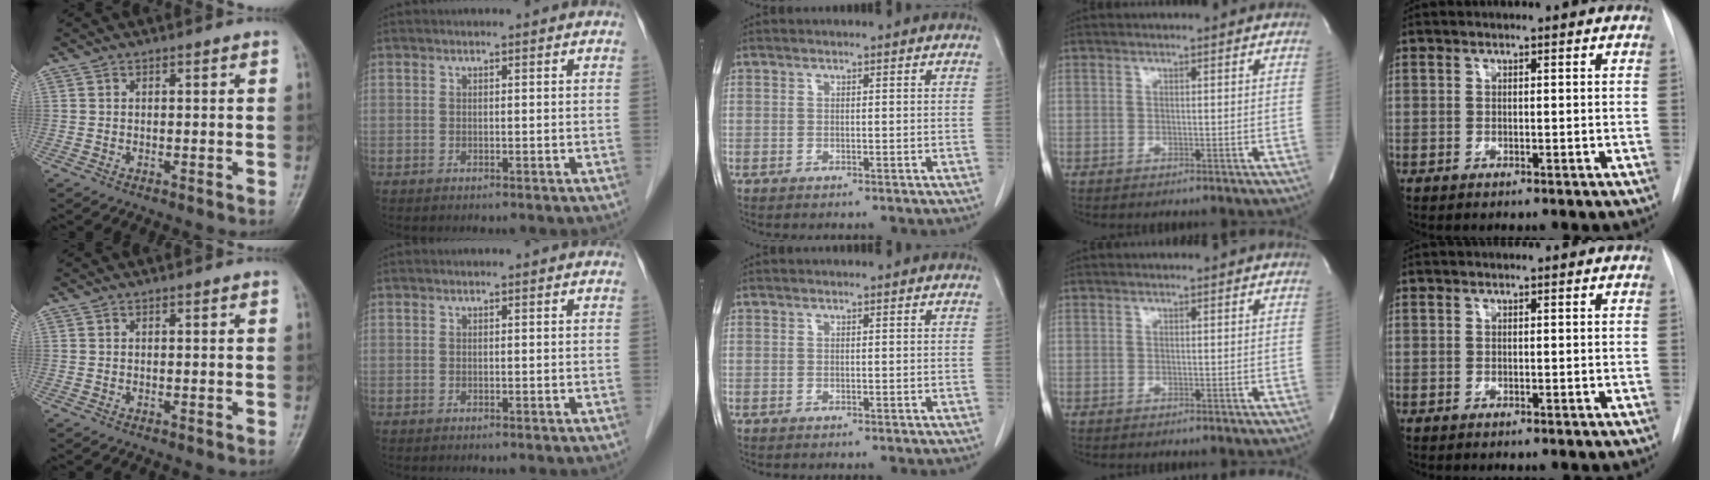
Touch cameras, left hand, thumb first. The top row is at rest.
{}